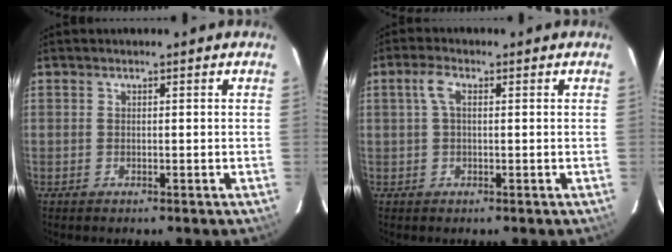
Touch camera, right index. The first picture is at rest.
{"total": 2.9, "force": [0.6, 1.2, 2.6], "torque": [-0.056, 0.010, 0.012]}